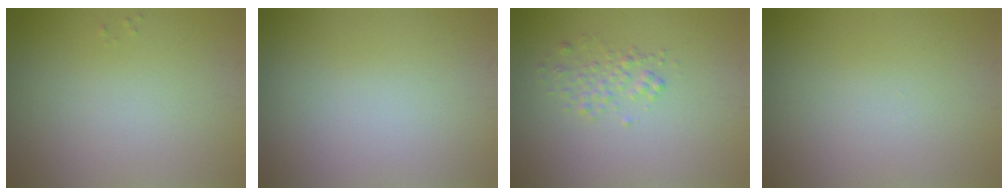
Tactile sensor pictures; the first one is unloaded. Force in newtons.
{"total": 0.0}
{"total": 1.6, "press": 1.6, "slide": 0.1}
{"total": 0.0}